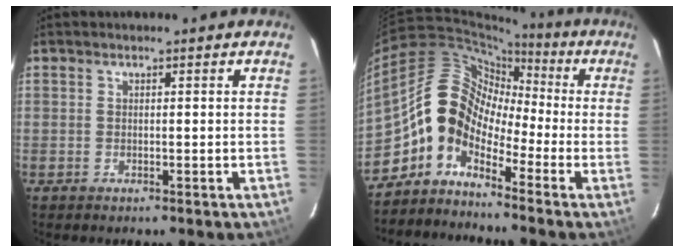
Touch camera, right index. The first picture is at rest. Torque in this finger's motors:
{"motor_torque": [1.15, -0.99, 0.79, 0.16]}